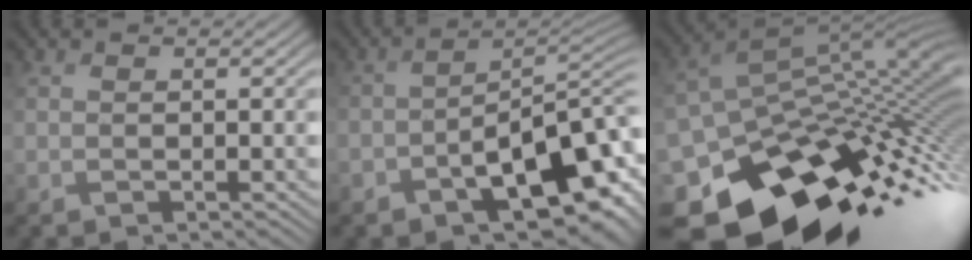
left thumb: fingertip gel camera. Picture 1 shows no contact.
{"total": 12.2, "force": [-7.0, 5.4, 8.4], "torque": [-0.111, -0.020, -0.097]}
{"total": 14.8, "force": [-7.0, 9.4, 9.0], "torque": [-0.199, -0.023, -0.109]}